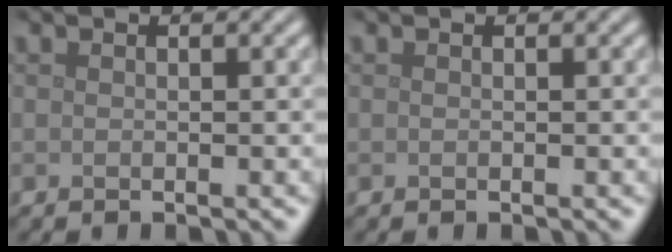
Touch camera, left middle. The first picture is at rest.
{"total": 0.0}